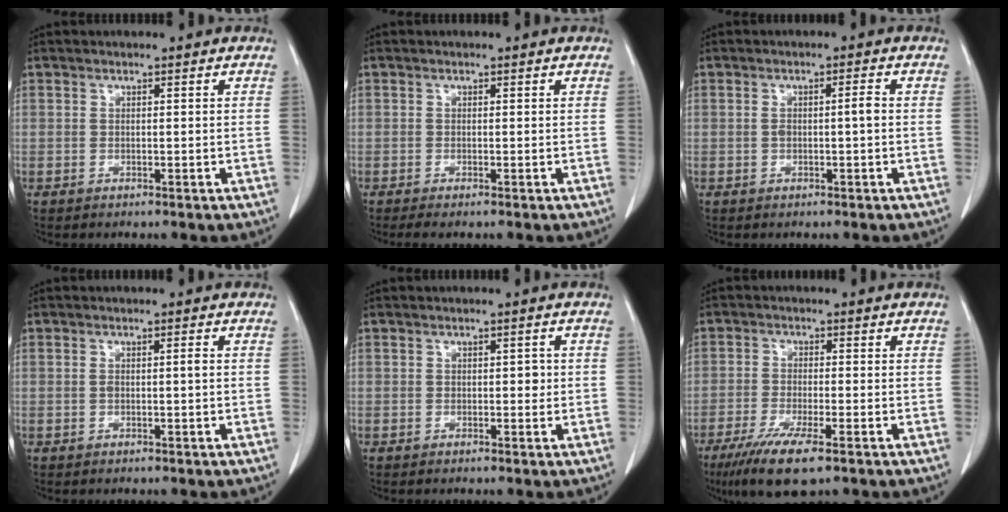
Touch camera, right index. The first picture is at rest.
{"total": 0.9, "force": [-0.7, 0.1, 0.6], "torque": [-0.013, -0.004, -0.012]}
{"total": 2.3, "force": [-0.1, 0.3, 2.3], "torque": [-0.046, 0.008, 0.000]}
{"total": 1.3, "force": [-0.1, 0.1, 1.3], "torque": [-0.026, 0.003, 0.001]}
{"total": 1.3, "force": [0.0, 0.8, 1.1], "torque": [-0.011, 0.005, -0.002]}
{"total": 7.7, "force": [-4.7, 1.3, 6.0], "torque": [-0.113, -0.019, -0.082]}